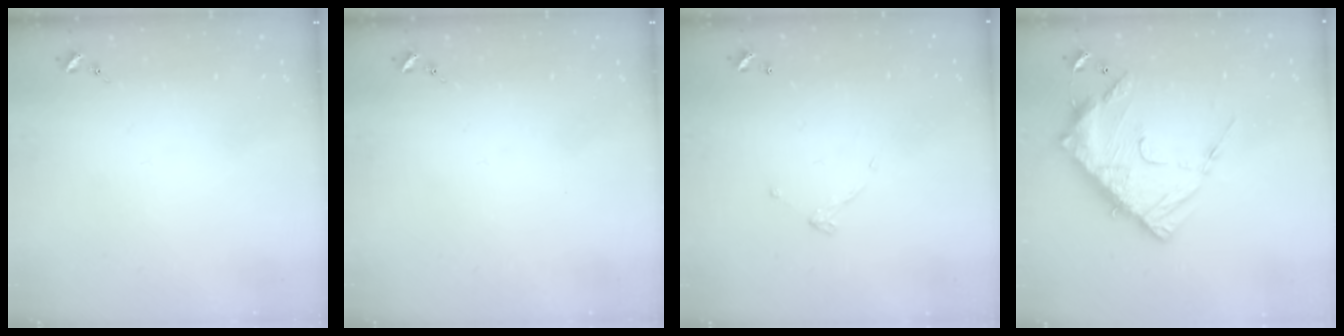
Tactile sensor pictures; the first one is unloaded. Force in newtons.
{"total": 0.0}
{"total": 4.4, "press": 4.4, "slide": 0.2}
{"total": 16.0, "press": 15.9, "slide": 1.5}